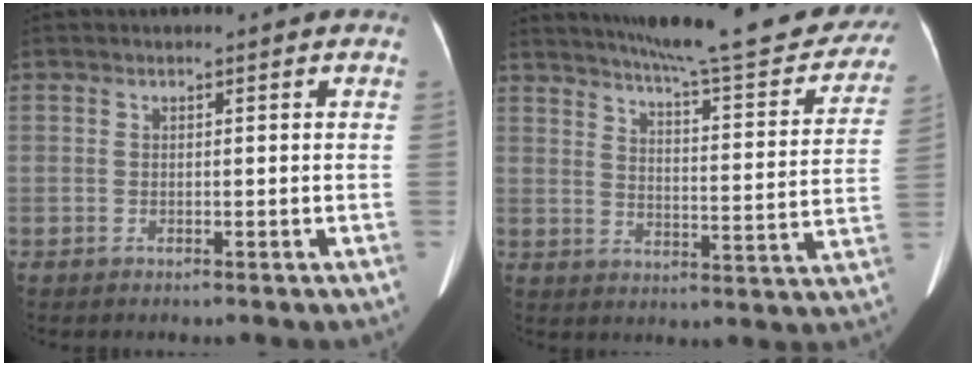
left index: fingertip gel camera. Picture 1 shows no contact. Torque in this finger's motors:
{"motor_torque": [0.32, -0.74, 0.25, 0.10]}